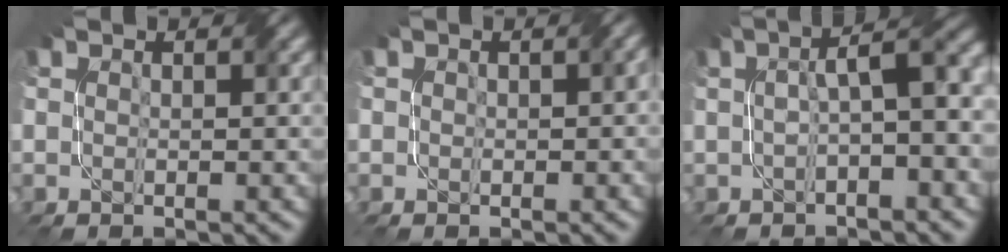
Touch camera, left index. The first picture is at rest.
{"total": 0.9, "force": [0.0, 0.6, 0.7], "torque": [-0.004, 0.004, 0.006]}
{"total": 5.5, "force": [0.3, 1.3, 5.4], "torque": [-0.066, 0.022, 0.004]}